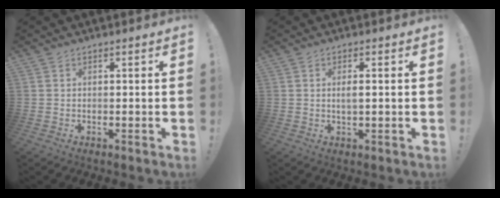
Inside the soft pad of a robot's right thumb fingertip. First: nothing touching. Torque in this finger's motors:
{"motor_torque": [0.01, -0.12, 0.15, 0.14, 0.13]}